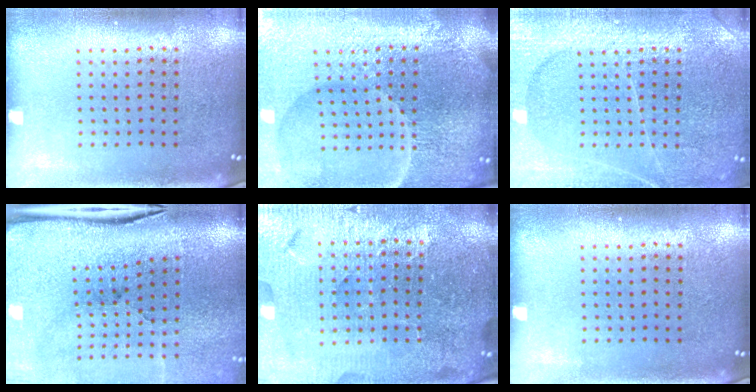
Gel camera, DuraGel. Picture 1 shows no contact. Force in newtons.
{"total": 6.7, "press": 6.0, "slide": 3.1}
{"total": 3.7, "press": 3.7, "slide": 0.3}
{"total": 5.1, "press": 4.1, "slide": 3.1}
{"total": 5.6, "press": 5.1, "slide": 2.4}
{"total": 0.0}